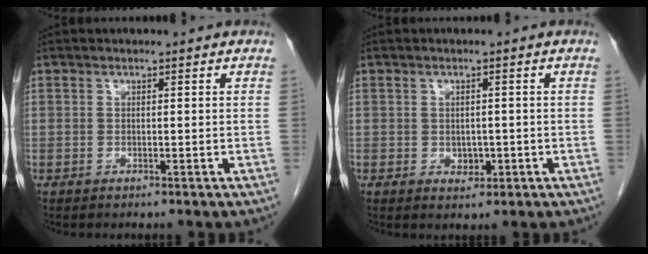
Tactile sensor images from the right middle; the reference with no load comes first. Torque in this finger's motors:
{"motor_torque": [0.43, -0.25, 0.04, 0.01]}